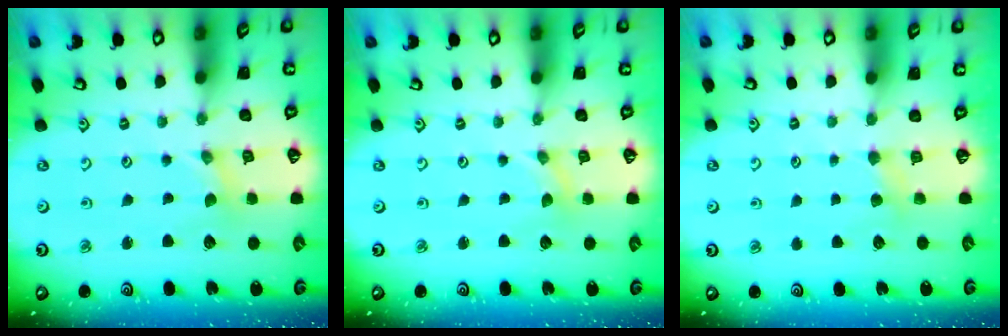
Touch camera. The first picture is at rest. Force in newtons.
{"total": 0.0}
{"total": 2.9, "press": 2.9, "slide": 0.5}